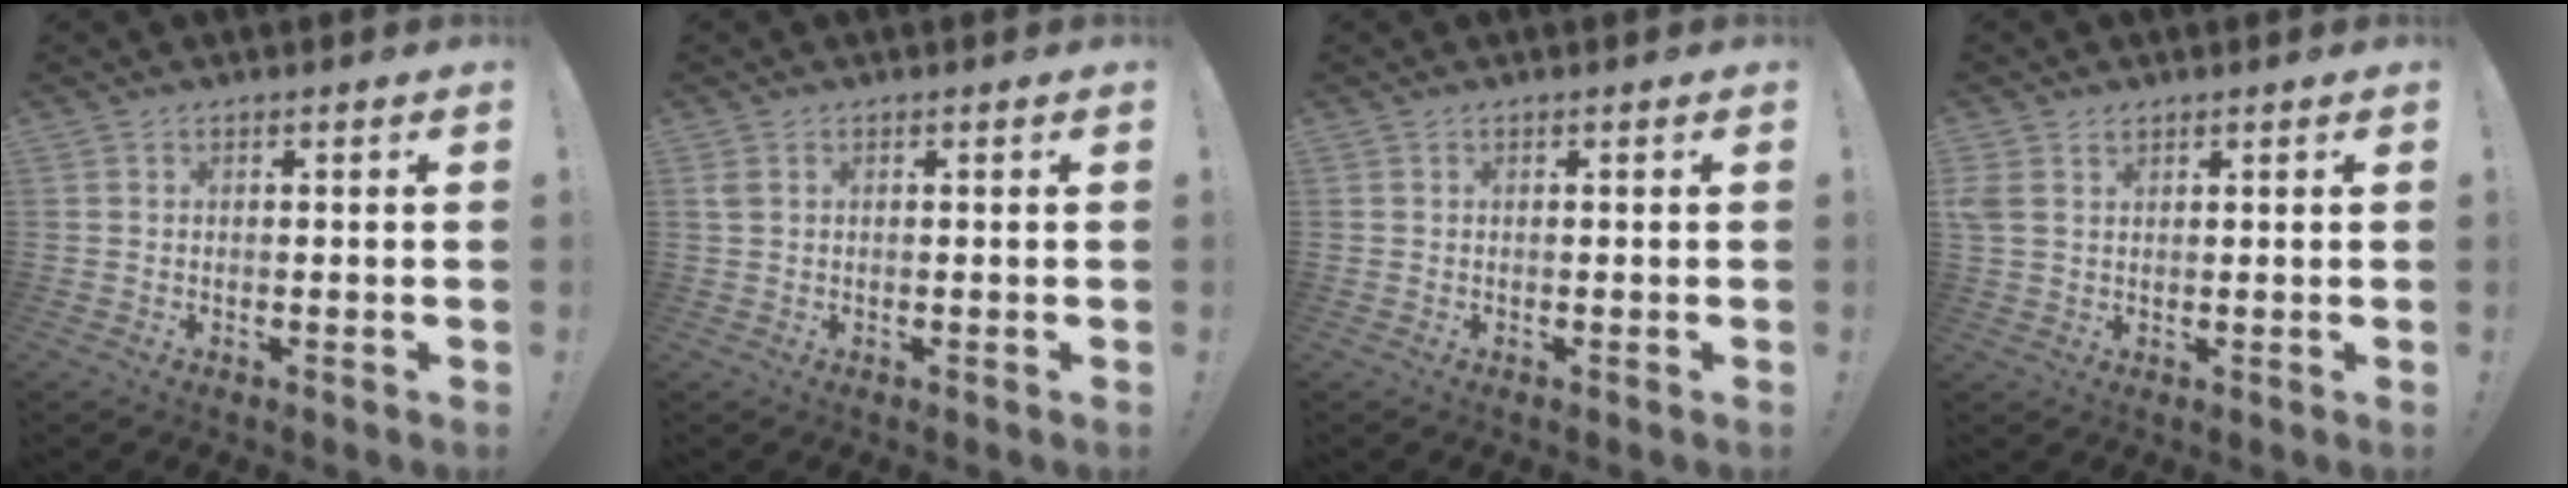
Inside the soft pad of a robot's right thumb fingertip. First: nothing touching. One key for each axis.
{"total": 1.4, "fx": 0.6, "fy": 0.7, "fz": 1.0, "tx": -0.028, "ty": 0.005, "tz": 0.013}
{"total": 0.0}
{"total": 3.7, "fx": 2.0, "fy": 2.4, "fz": 1.8, "tx": -0.026, "ty": -0.008, "tz": 0.039}